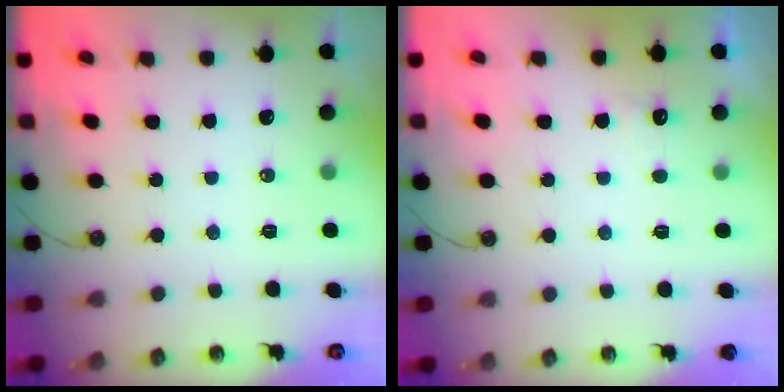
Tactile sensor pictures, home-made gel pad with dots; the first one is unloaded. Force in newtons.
{"total": 4.5, "press": 4.4, "slide": 0.9}